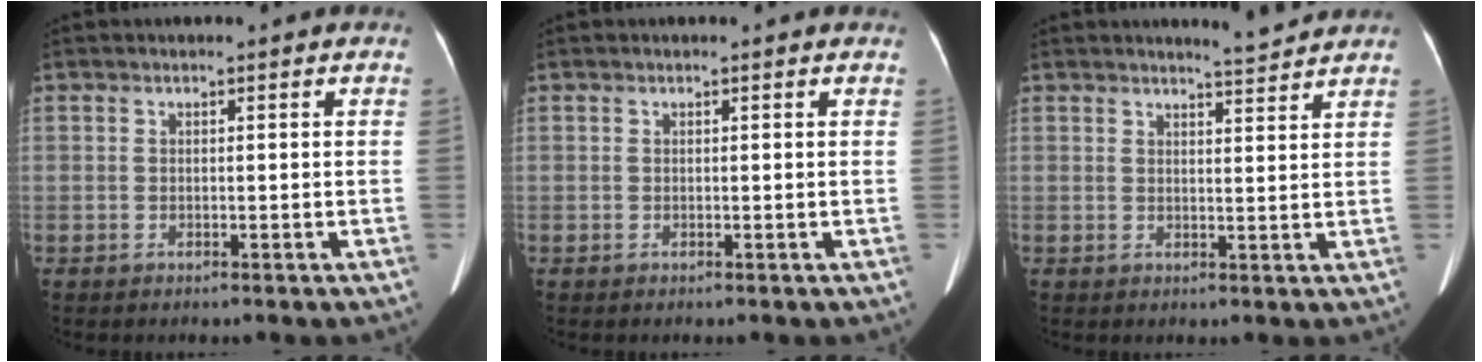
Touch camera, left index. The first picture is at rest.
{"total": 0.0}
{"total": 3.2, "force": [3.1, -0.5, 0.4], "torque": [-0.016, -0.011, 0.045]}